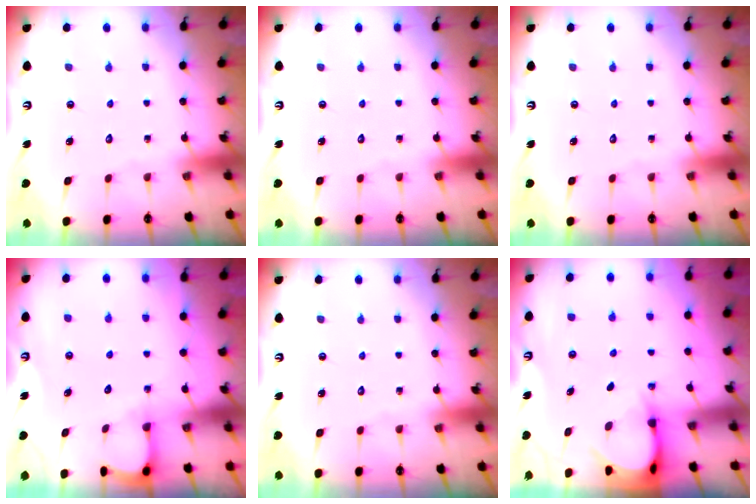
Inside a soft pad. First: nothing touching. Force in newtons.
{"total": 0.0}
{"total": 0.0}
{"total": 2.9, "press": 2.9, "slide": 0.4}
{"total": 0.0}
{"total": 3.9, "press": 3.9, "slide": 0.3}